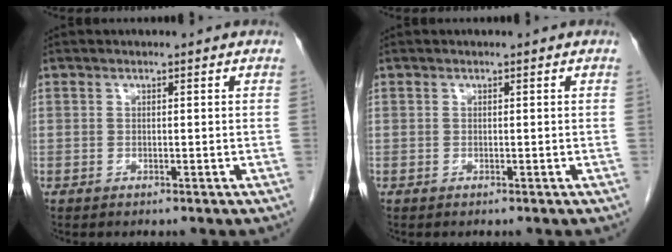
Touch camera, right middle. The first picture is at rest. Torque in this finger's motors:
{"motor_torque": [0.00, 0.00, 0.00, -0.01]}